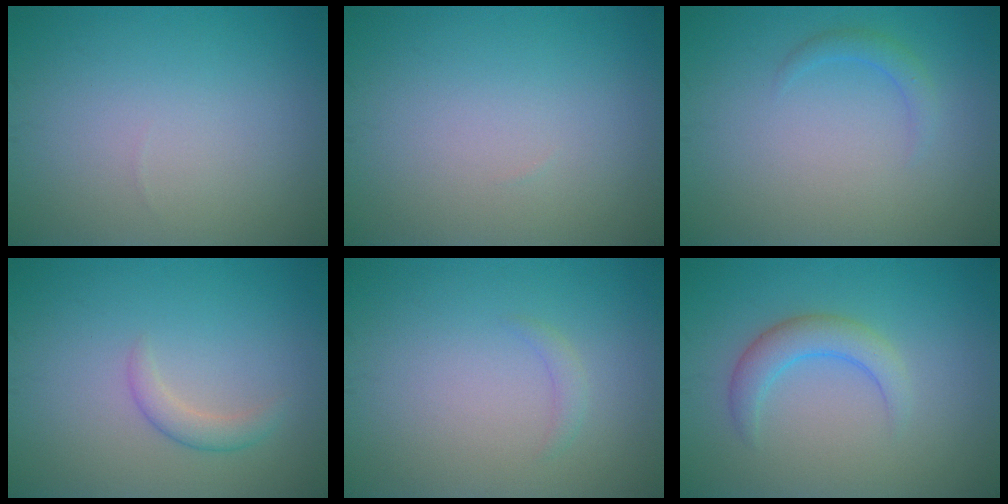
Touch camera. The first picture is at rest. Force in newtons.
{"total": 0.0}
{"total": 1.3, "press": 1.3, "slide": 0.1}
{"total": 1.7, "press": 1.7, "slide": 0.1}
{"total": 0.8, "press": 0.8, "slide": 0.1}
{"total": 2.9, "press": 2.9, "slide": 0.2}